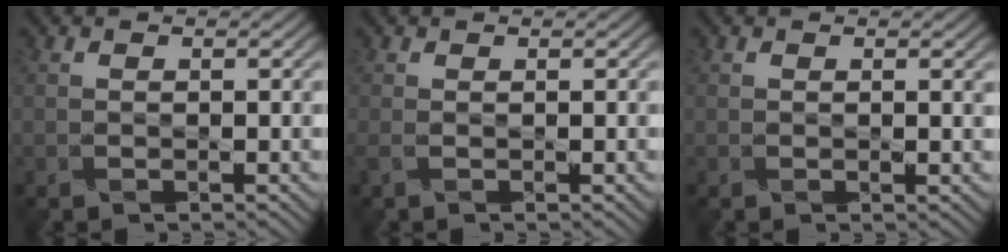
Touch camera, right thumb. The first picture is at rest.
{"total": 0.8, "force": [-0.2, 0.0, 0.7], "torque": [-0.020, -0.003, -0.004]}
{"total": 0.7, "force": [0.3, 0.1, 0.6], "torque": [-0.009, -0.004, 0.005]}